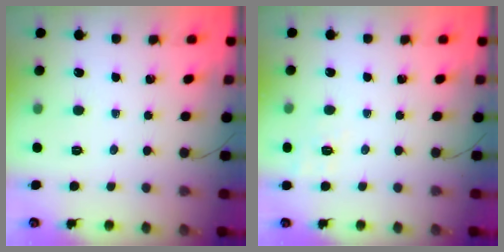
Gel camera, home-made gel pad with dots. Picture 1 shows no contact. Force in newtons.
{"total": 7.7, "press": 7.5, "slide": 1.9}